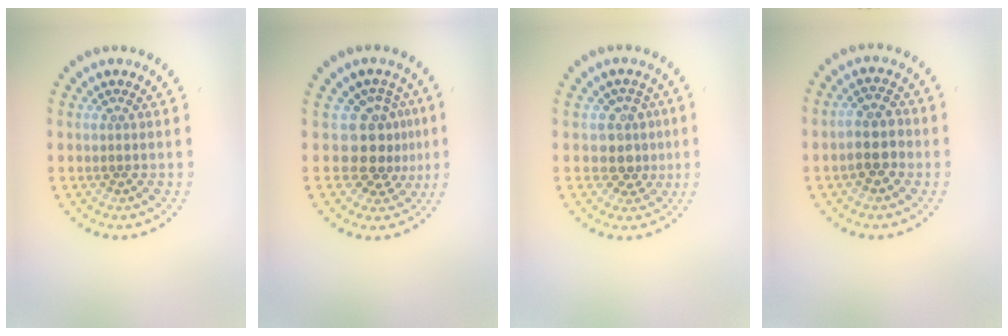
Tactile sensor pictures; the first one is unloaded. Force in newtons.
{"total": 3.6, "press": 2.6, "slide": 2.5}
{"total": 2.6, "press": 2.1, "slide": 1.5}
{"total": 3.0, "press": 2.8, "slide": 0.9}